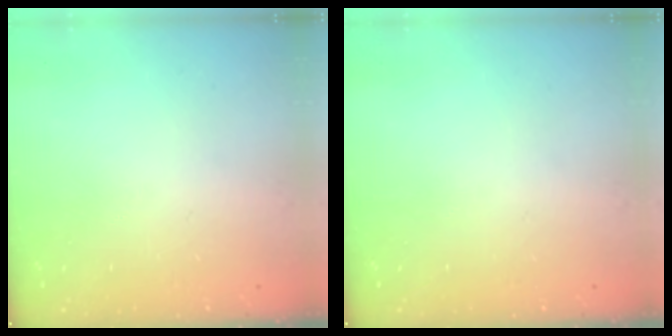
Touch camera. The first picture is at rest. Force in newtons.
{"total": 0.0}